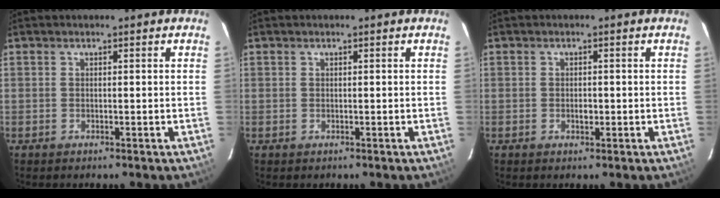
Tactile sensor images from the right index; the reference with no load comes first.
{"total": 0.8, "force": [-0.1, 0.8, -0.1], "torque": [0.001, 0.003, 0.002]}
{"total": 1.2, "force": [-0.3, 0.9, 0.8], "torque": [-0.013, 0.001, -0.004]}